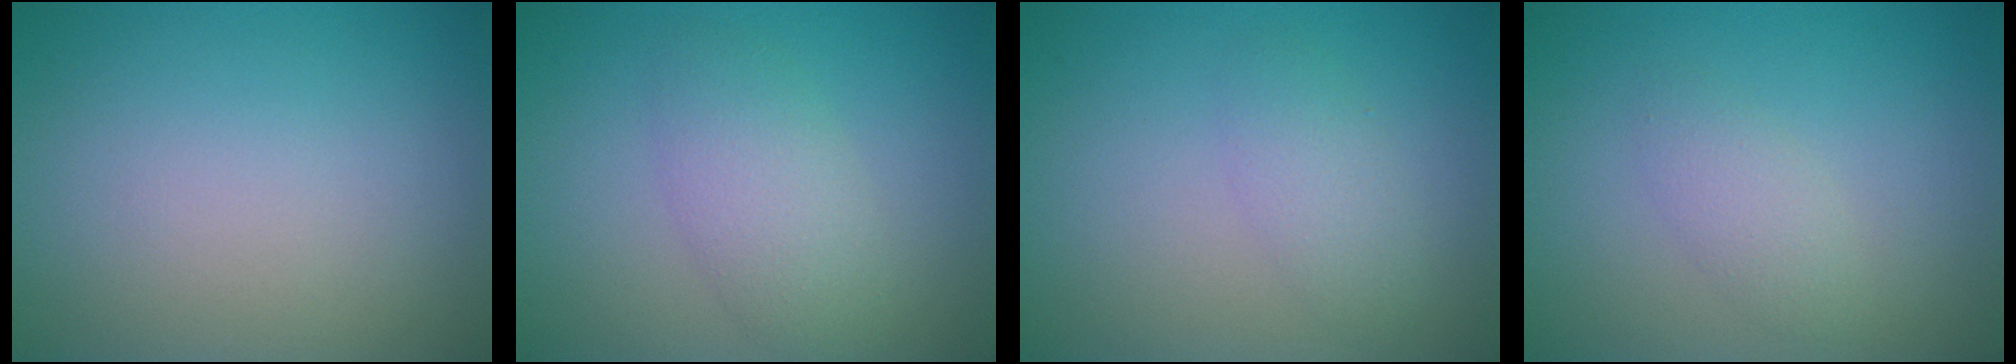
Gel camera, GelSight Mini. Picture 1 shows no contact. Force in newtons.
{"total": 3.4, "press": 3.4, "slide": 0.1}
{"total": 2.0, "press": 2.0, "slide": 0.1}
{"total": 1.7, "press": 1.7, "slide": 0.1}